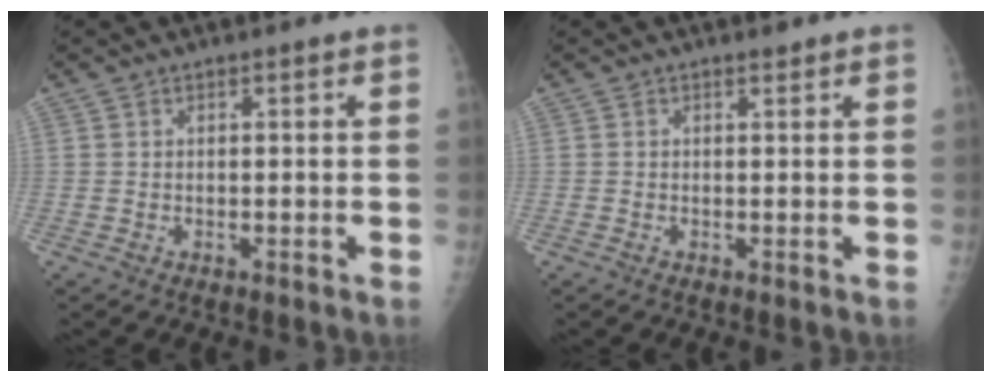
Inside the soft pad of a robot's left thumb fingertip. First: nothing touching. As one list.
[{"total": 0.0}]